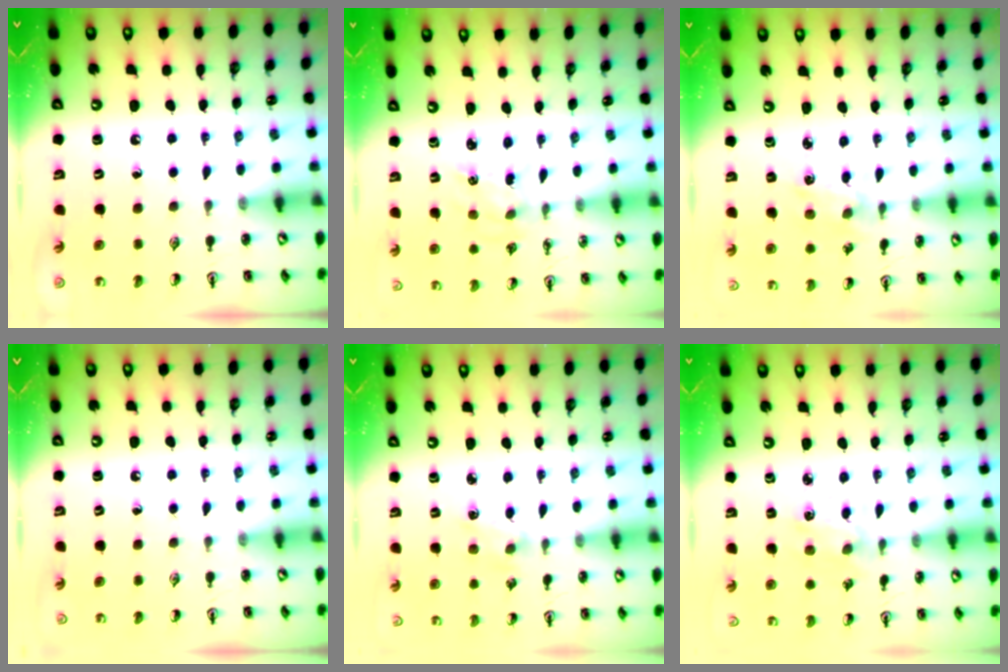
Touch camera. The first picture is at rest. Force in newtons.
{"total": 2.3, "press": 2.3, "slide": 0.3}
{"total": 1.1, "press": 1.1, "slide": 0.2}
{"total": 0.0}
{"total": 2.1, "press": 2.1, "slide": 0.3}
{"total": 2.0, "press": 1.9, "slide": 0.4}